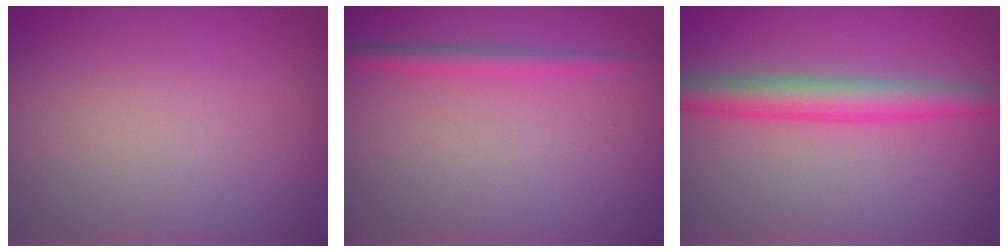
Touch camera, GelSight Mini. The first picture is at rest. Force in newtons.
{"total": 1.6, "press": 1.6, "slide": 0.0}
{"total": 4.1, "press": 4.1, "slide": 0.1}